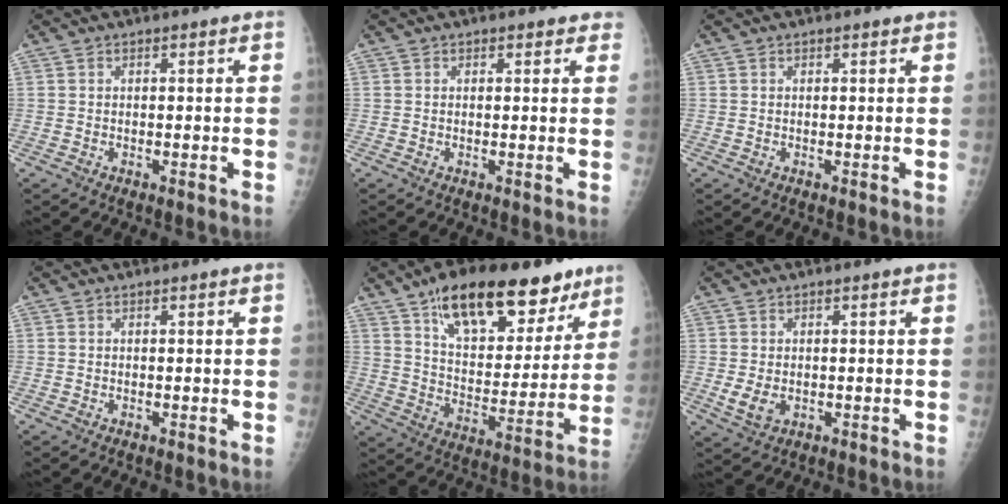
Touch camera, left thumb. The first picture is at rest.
{"total": 1.5, "force": [1.1, 1.0, 0.1], "torque": [0.021, -0.003, 0.005]}
{"total": 0.0}
{"total": 0.0}
{"total": 24.1, "force": [15.2, 11.0, 15.2], "torque": [-0.186, -0.041, 0.240]}
{"total": 3.6, "force": [-0.4, 2.5, 2.5], "torque": [-0.045, -0.007, 0.001]}